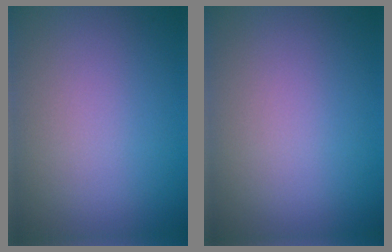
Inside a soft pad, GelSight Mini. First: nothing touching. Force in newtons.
{"total": 0.0}